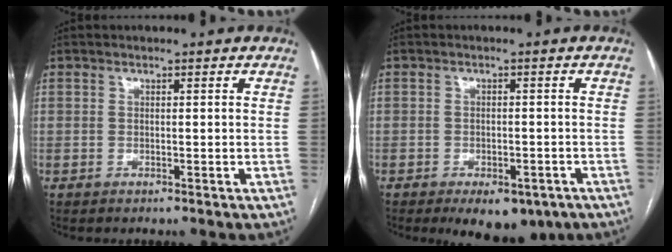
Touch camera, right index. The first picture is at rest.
{"total": 7.7, "force": [-5.1, 4.0, 4.2], "torque": [-0.039, 0.003, -0.066]}